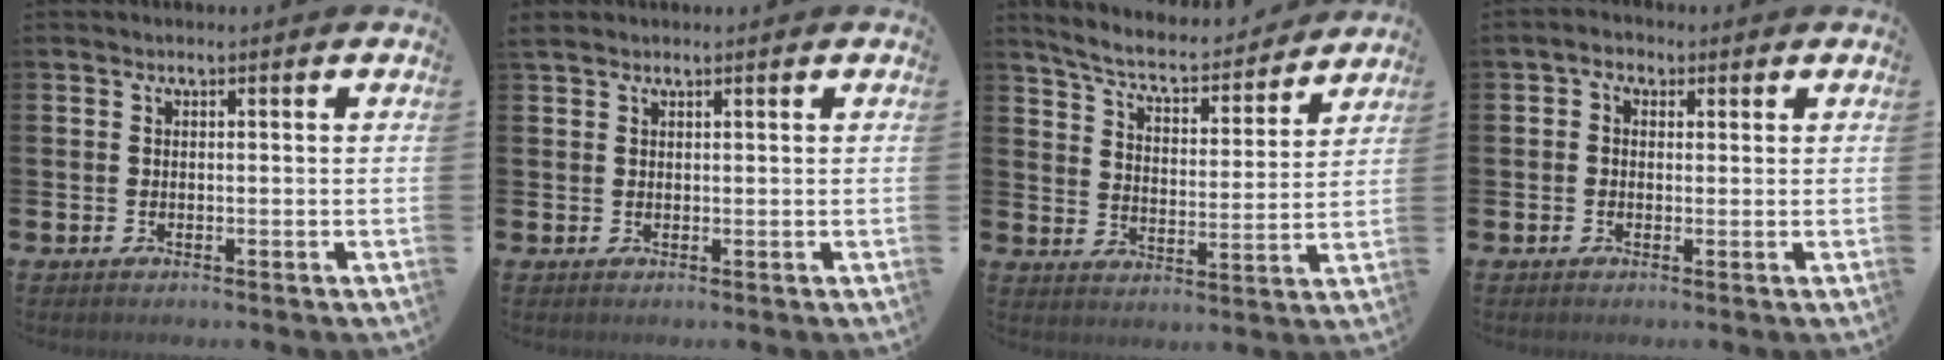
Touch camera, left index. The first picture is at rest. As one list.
[{"total": 1.3, "force": [1.2, 0.5, 0.1], "torque": [0.002, 0.000, 0.021]}, {"total": 6.6, "force": [6.1, 1.2, 2.1], "torque": [-0.076, -0.044, 0.103]}, {"total": 1.9, "force": [0.7, 1.6, 0.8], "torque": [-0.020, 0.008, 0.010]}]